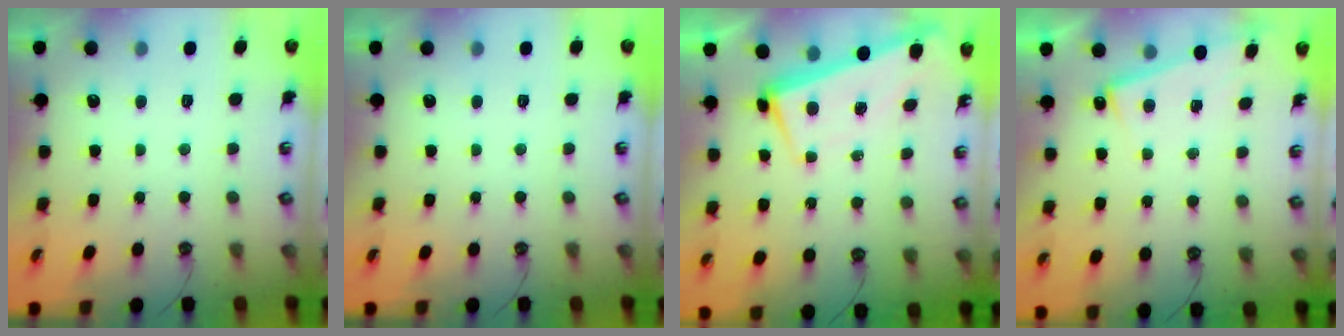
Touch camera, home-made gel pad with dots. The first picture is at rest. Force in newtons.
{"total": 0.0}
{"total": 1.5, "press": 0.5, "slide": 1.4}
{"total": 6.3, "press": 6.3, "slide": 0.2}